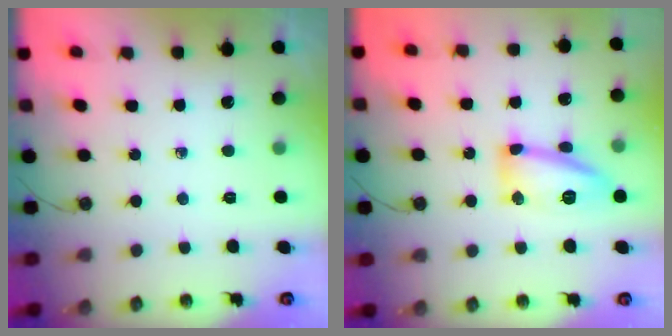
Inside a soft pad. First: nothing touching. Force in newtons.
{"total": 13.7, "press": 13.7, "slide": 1.1}